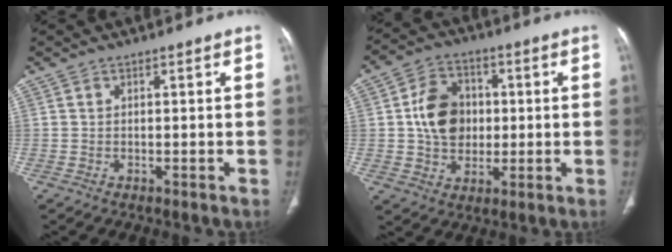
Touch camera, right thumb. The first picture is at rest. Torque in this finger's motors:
{"motor_torque": [1.28, 1.14, 0.73, 0.12, 0.07]}